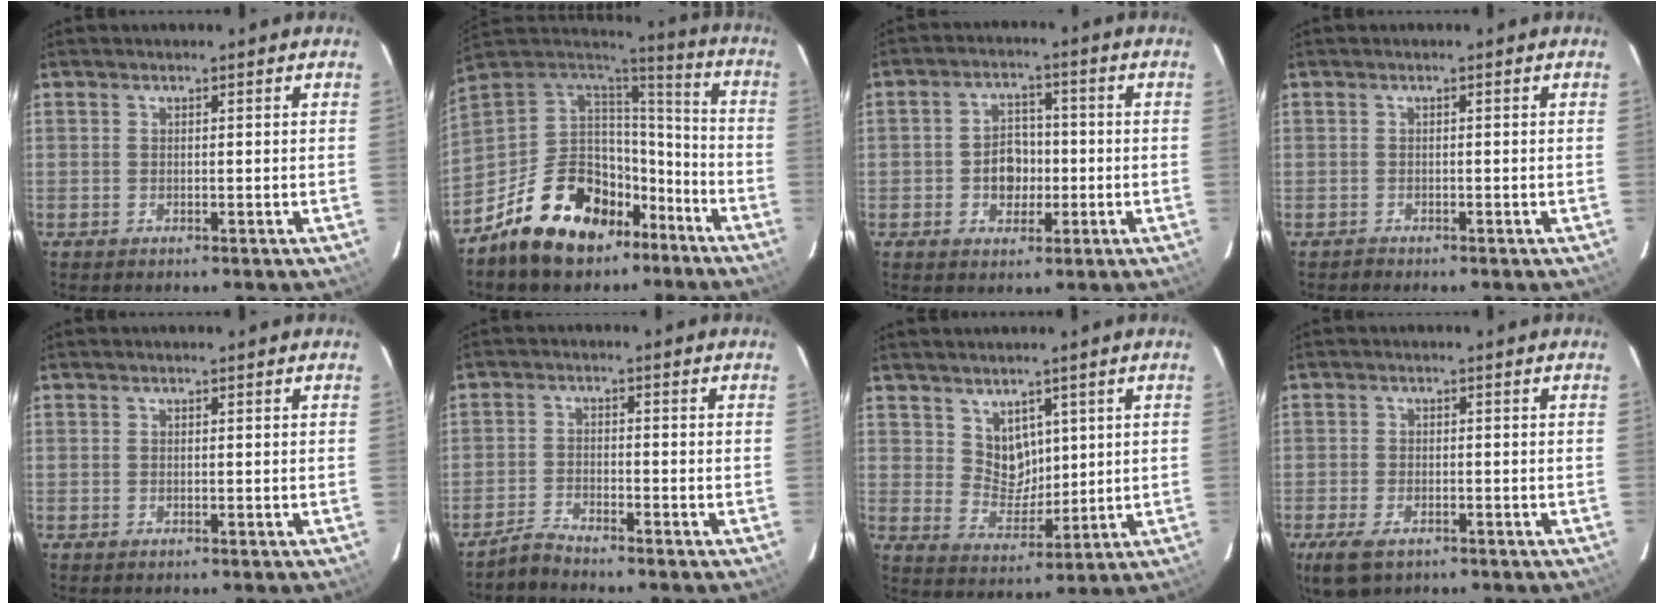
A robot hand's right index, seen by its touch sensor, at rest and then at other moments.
{"total": 21.9, "force": [-12.6, 12.5, 12.8], "torque": [-0.265, 0.015, -0.188]}
{"total": 6.1, "force": [-1.2, 4.9, 3.4], "torque": [-0.067, 0.015, -0.013]}
{"total": 0.7, "force": [-0.6, 0.2, -0.2], "torque": [0.002, 0.005, -0.013]}
{"total": 0.0}
{"total": 3.4, "force": [-3.3, 0.1, 0.8], "torque": [-0.030, 0.001, -0.069]}
{"total": 6.1, "force": [2.6, 4.9, 2.5], "torque": [-0.037, 0.001, 0.058]}
{"total": 6.7, "force": [-4.2, 3.3, 4.1], "torque": [-0.104, -0.020, -0.076]}